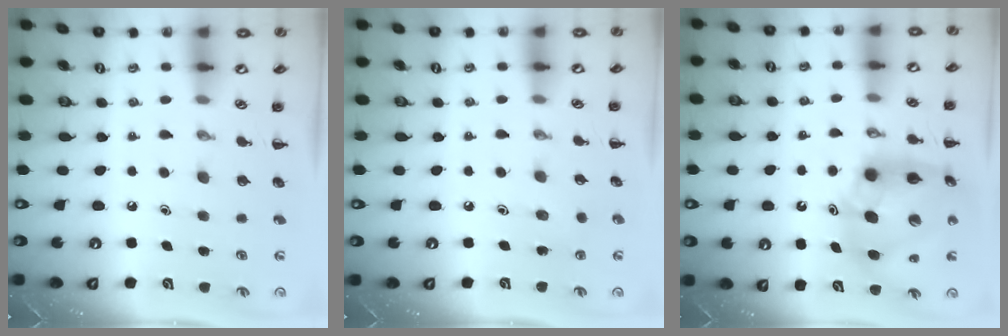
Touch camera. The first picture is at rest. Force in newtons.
{"total": 2.6, "press": 2.5, "slide": 0.9}
{"total": 15.1, "press": 14.5, "slide": 4.4}